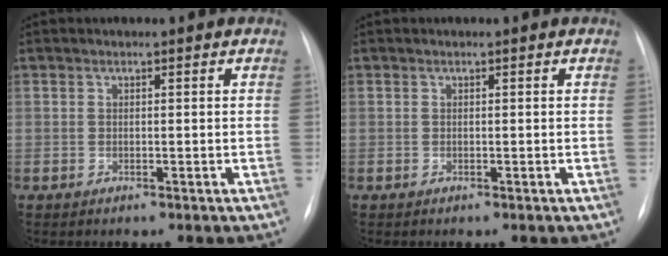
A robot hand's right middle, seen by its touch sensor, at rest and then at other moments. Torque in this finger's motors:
{"motor_torque": [-0.06, -0.07, -0.02, 0.00]}